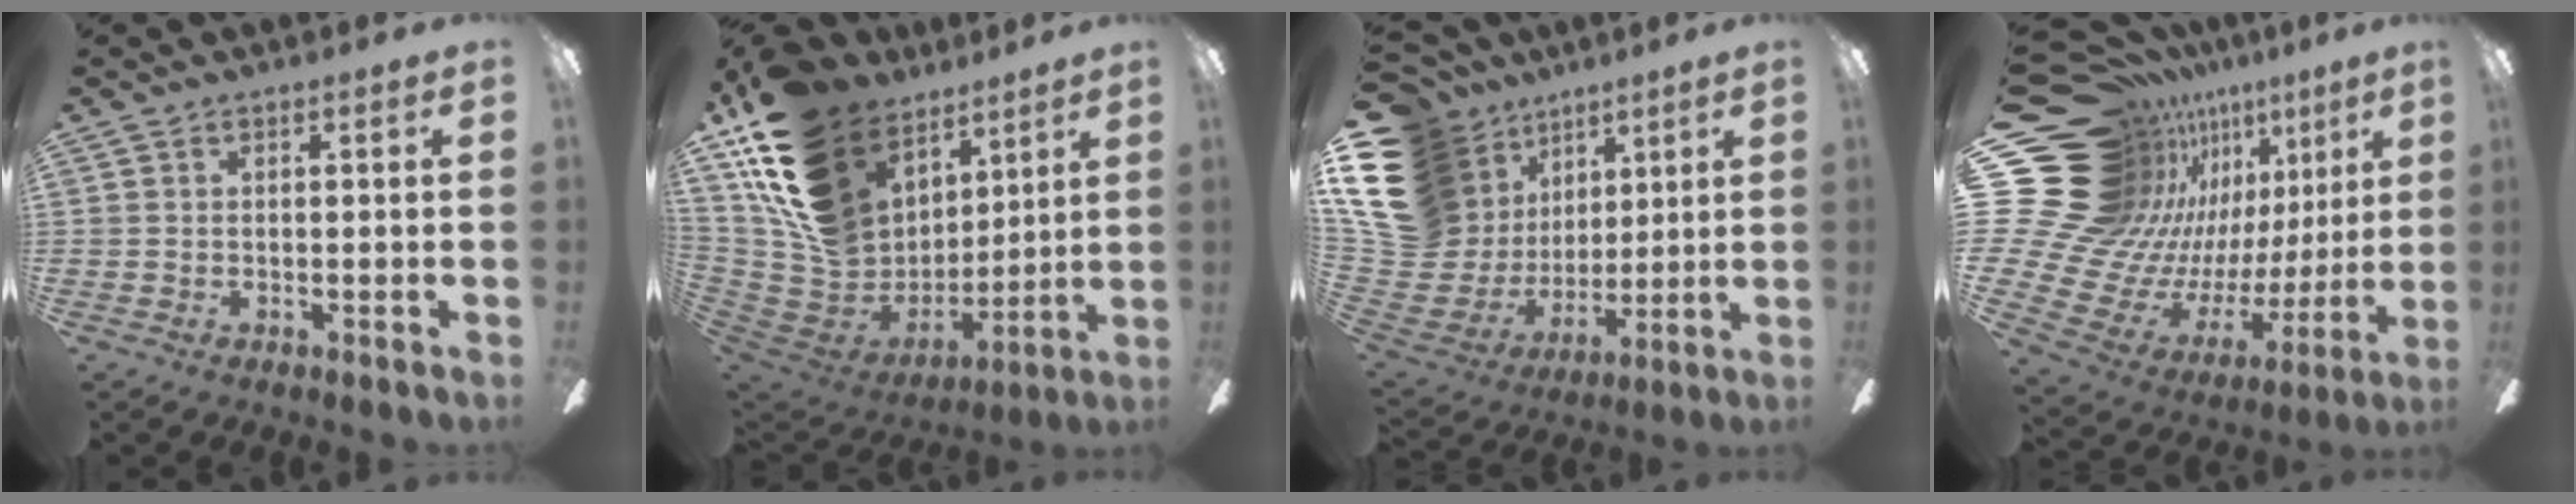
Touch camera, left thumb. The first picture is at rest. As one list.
[{"total": 21.7, "force": [12.2, 15.0, 9.8], "torque": [-0.215, -0.068, 0.245]}, {"total": 23.4, "force": [10.7, 17.8, 10.8], "torque": [-0.238, -0.068, 0.231]}, {"total": 20.9, "force": [11.4, 15.0, 9.0], "torque": [-0.209, -0.132, 0.257]}]